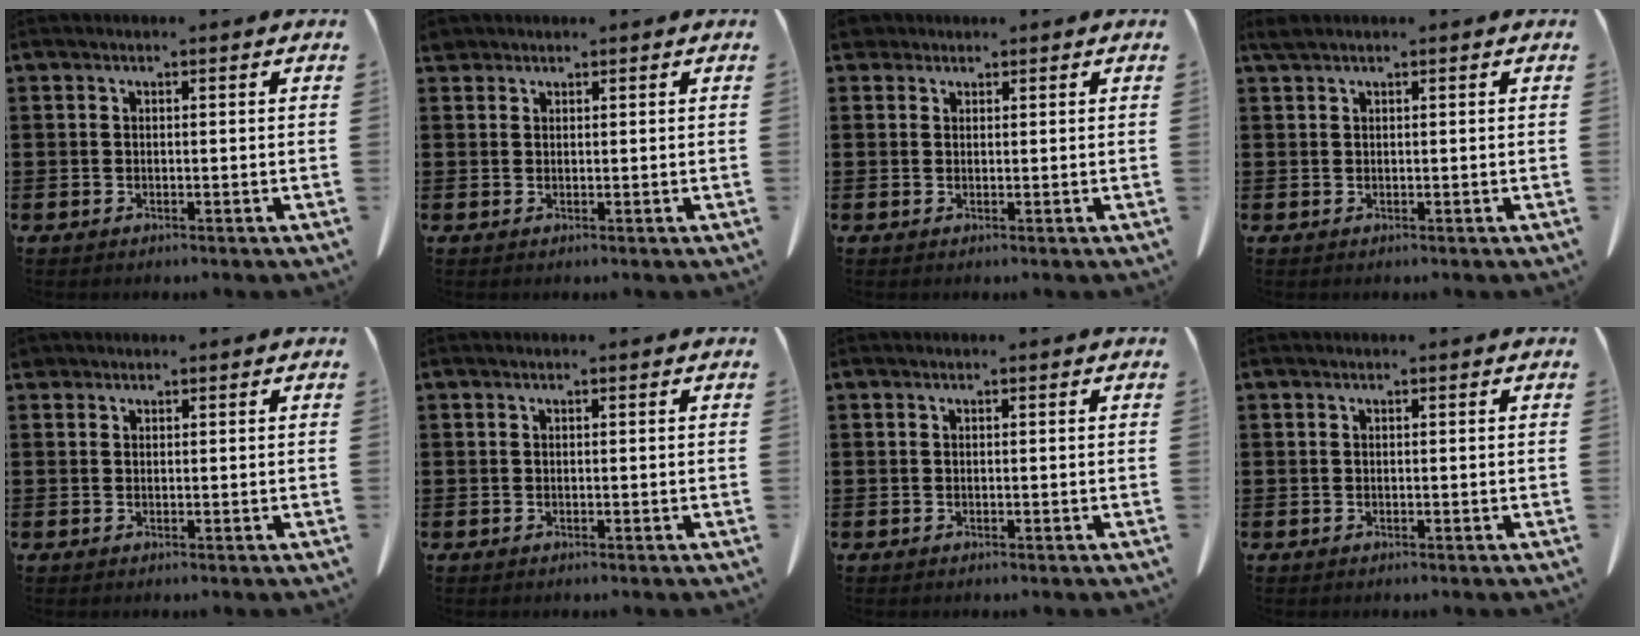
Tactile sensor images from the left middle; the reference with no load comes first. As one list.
[{"total": 1.2, "force": [1.1, 0.6, 0.2], "torque": [-0.008, 0.003, 0.021]}, {"total": 2.0, "force": [1.6, 1.1, 0.5], "torque": [-0.017, 0.008, 0.032]}, {"total": 1.0, "force": [0.8, 0.1, 0.6], "torque": [-0.015, 0.001, 0.016]}, {"total": 0.8, "force": [0.7, 0.4, 0.1], "torque": [-0.006, 0.002, 0.013]}, {"total": 0.0}, {"total": 0.0}, {"total": 0.0}]